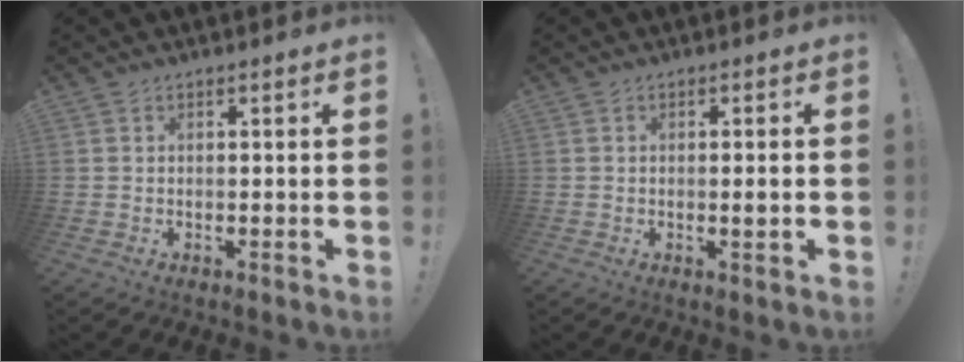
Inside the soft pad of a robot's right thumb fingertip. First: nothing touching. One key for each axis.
{"total": 2.1, "fx": -0.1, "fy": -0.1, "fz": 2.1, "tx": -0.028, "ty": -0.004, "tz": -0.006}